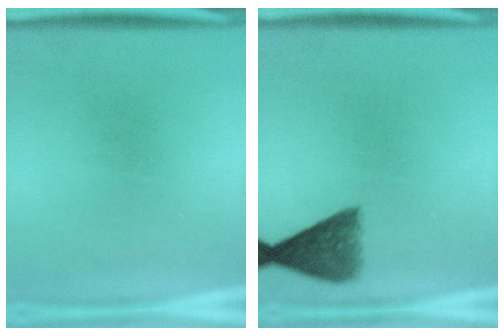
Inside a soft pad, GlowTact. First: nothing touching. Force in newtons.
{"total": 5.7}